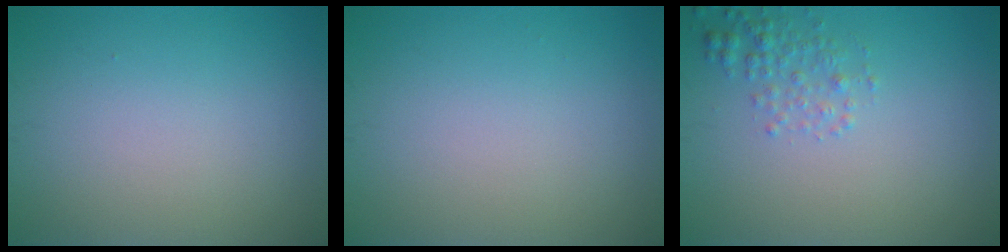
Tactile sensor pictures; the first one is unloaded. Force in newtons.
{"total": 0.0}
{"total": 1.9, "press": 1.9, "slide": 0.1}